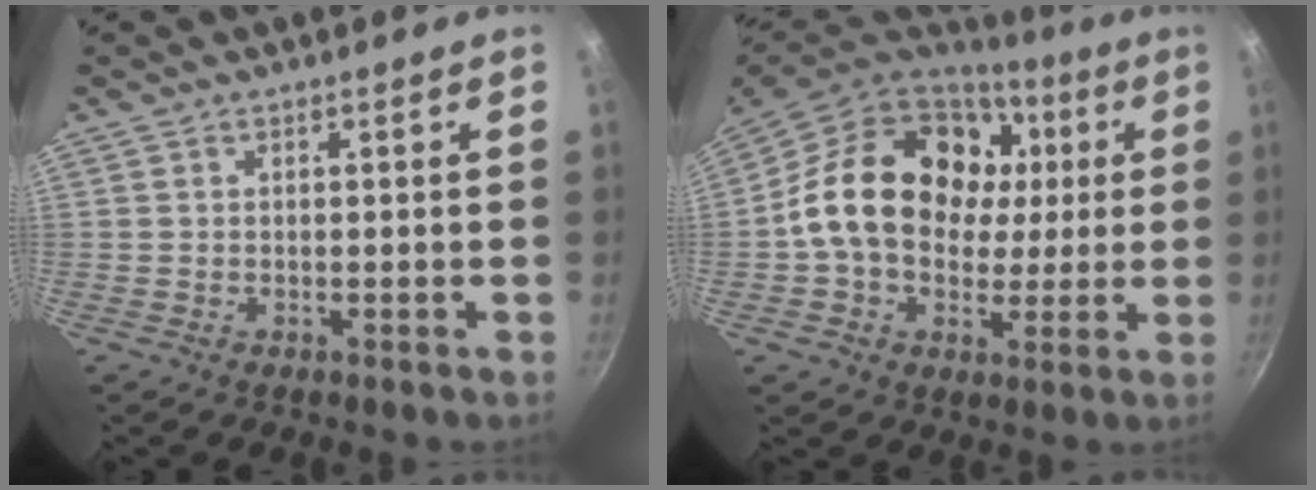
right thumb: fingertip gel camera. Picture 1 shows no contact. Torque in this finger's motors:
{"motor_torque": [-0.84, 2.53, 1.74, -0.44, 0.20]}